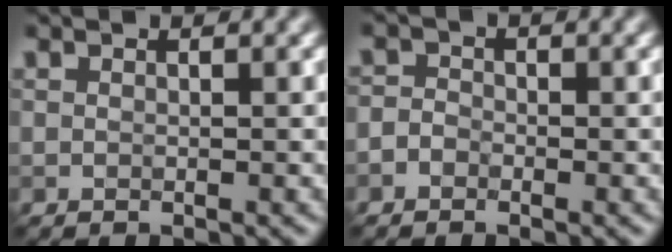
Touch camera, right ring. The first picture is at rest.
{"total": 1.3, "force": [-0.7, 1.0, 0.4], "torque": [-0.001, 0.002, -0.021]}